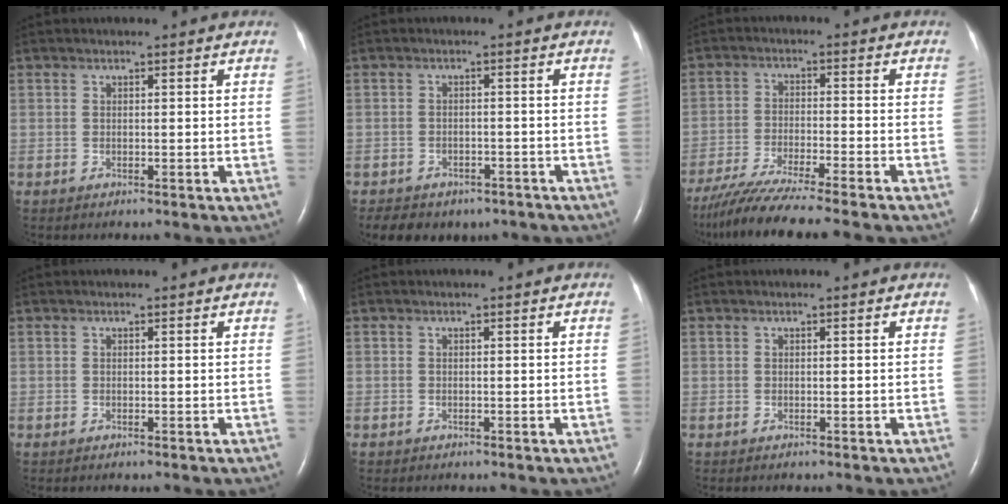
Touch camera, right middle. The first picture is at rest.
{"total": 8.5, "force": [-6.5, 4.8, 2.8], "torque": [-0.044, 0.009, -0.080]}
{"total": 11.1, "force": [-9.5, -1.0, 5.7], "torque": [-0.094, -0.034, -0.157]}
{"total": 0.0}
{"total": 0.0}
{"total": 0.0}